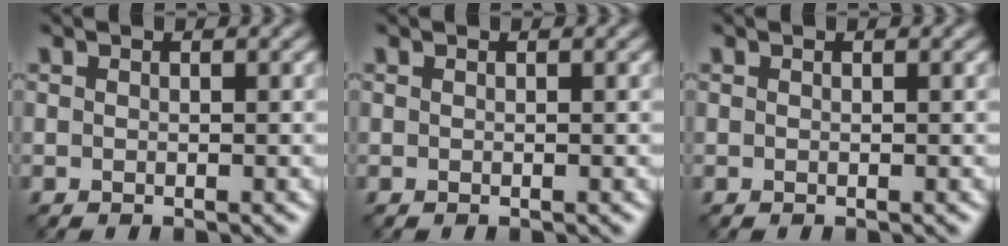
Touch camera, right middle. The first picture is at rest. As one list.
[{"total": 0.0}, {"total": 0.0}]